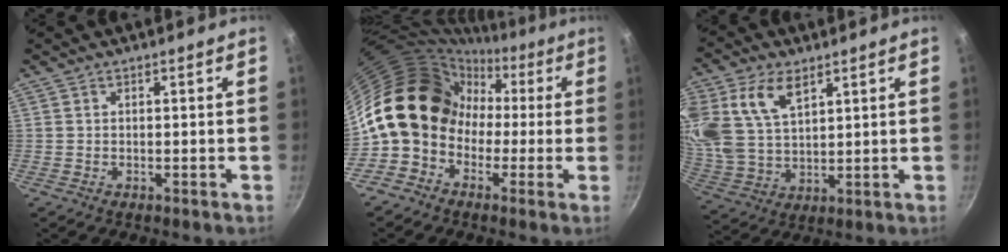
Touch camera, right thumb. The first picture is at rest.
{"total": 17.0, "force": [-1.3, 14.2, 9.4], "torque": [-0.112, 0.062, -0.036]}
{"total": 16.2, "force": [7.3, 9.9, 10.6], "torque": [-0.224, -0.013, 0.154]}